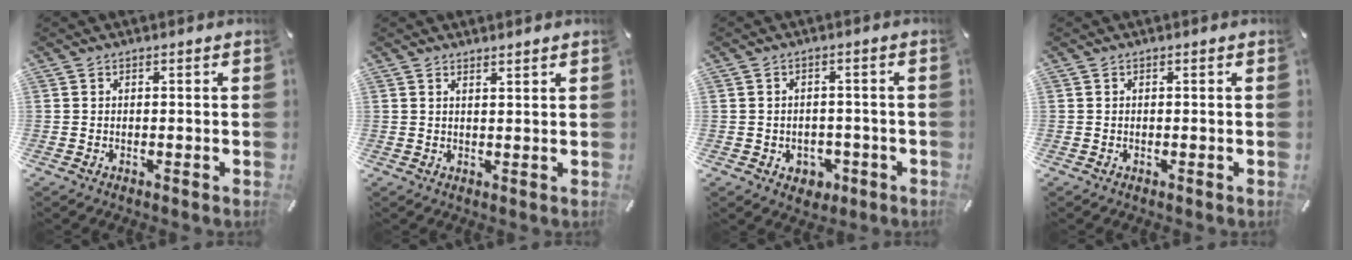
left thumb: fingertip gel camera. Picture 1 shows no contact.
{"total": 1.5, "force": [1.5, -0.2, 0.4], "torque": [-0.009, -0.006, 0.028]}
{"total": 4.1, "force": [-1.3, 3.5, 1.7], "torque": [-0.011, 0.002, -0.026]}
{"total": 0.0}